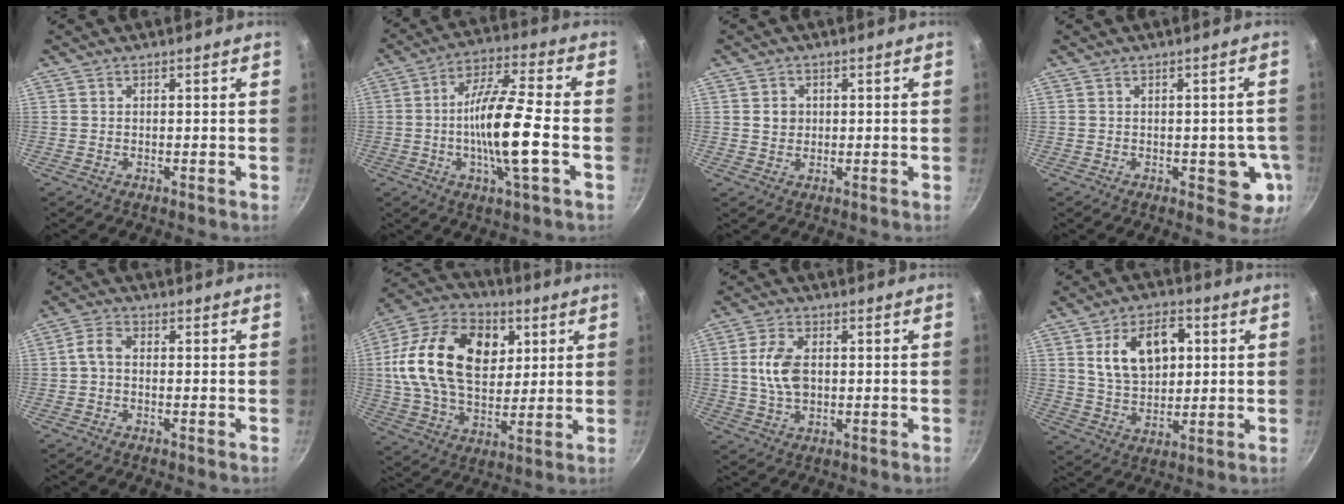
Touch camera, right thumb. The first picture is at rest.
{"total": 14.5, "force": [-2.9, 2.8, 13.9], "torque": [-0.250, 0.025, -0.061]}
{"total": 2.6, "force": [0.3, 2.3, 1.1], "torque": [-0.006, 0.004, 0.005]}
{"total": 7.0, "force": [-1.5, 3.7, 5.8], "torque": [-0.032, -0.001, -0.017]}
{"total": 3.2, "force": [-0.5, 2.0, 2.5], "torque": [-0.060, 0.015, -0.019]}
{"total": 24.2, "force": [5.5, 16.0, 17.2], "torque": [-0.287, 0.007, 0.085]}
{"total": 7.8, "force": [0.5, 4.8, 6.1], "torque": [-0.112, 0.008, 0.007]}
{"total": 13.6, "force": [3.4, 8.8, 9.7], "torque": [-0.133, -0.004, 0.060]}